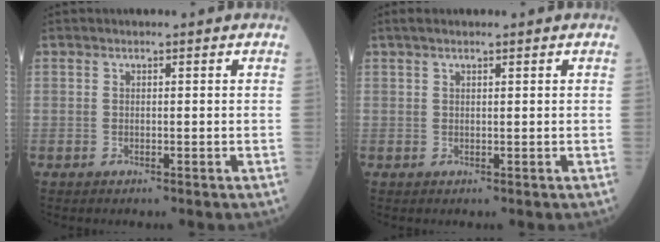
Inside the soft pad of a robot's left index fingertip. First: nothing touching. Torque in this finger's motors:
{"motor_torque": [0.09, 0.00, 0.01, -0.03]}